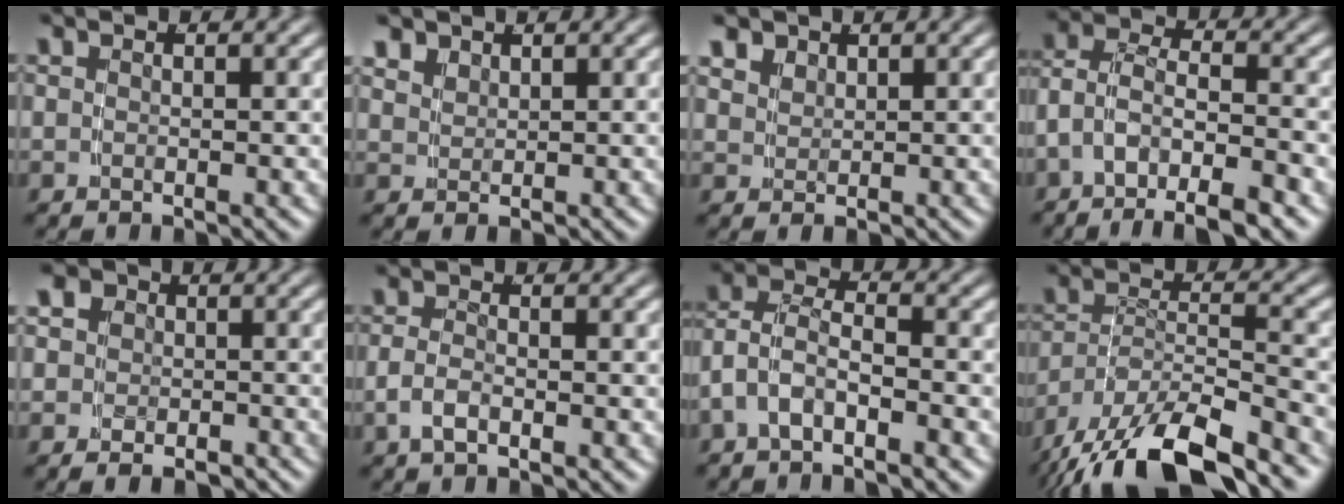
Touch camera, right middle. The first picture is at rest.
{"total": 1.6, "force": [1.1, 0.8, 0.8], "torque": [-0.019, -0.008, 0.035]}
{"total": 1.9, "force": [1.2, 1.1, 1.0], "torque": [-0.020, -0.008, 0.036]}
{"total": 6.8, "force": [-3.8, 4.1, 4.0], "torque": [-0.087, -0.031, -0.058]}
{"total": 5.6, "force": [-0.6, 5.1, 2.2], "torque": [-0.043, 0.006, -0.023]}
{"total": 1.8, "force": [-1.2, 0.5, 1.3], "torque": [-0.027, -0.008, -0.017]}
{"total": 4.7, "force": [-1.4, 3.6, 2.8], "torque": [-0.070, -0.021, -0.025]}
{"total": 9.4, "force": [-5.7, 5.0, 5.5], "torque": [-0.100, -0.023, -0.088]}